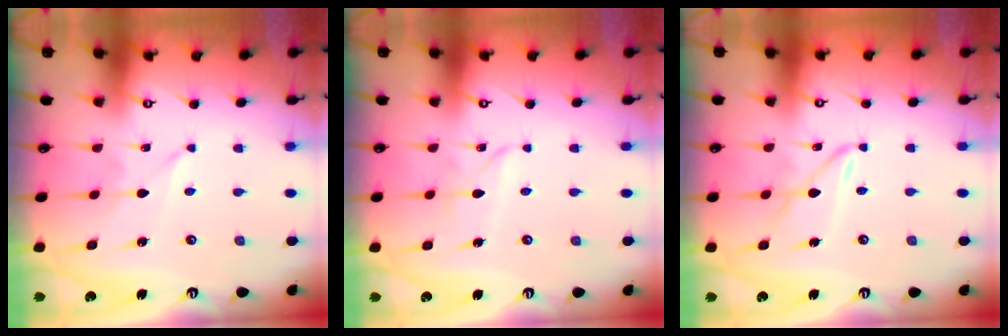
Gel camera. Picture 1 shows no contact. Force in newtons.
{"total": 2.1, "press": 2.1, "slide": 0.3}
{"total": 4.6, "press": 4.6, "slide": 0.3}